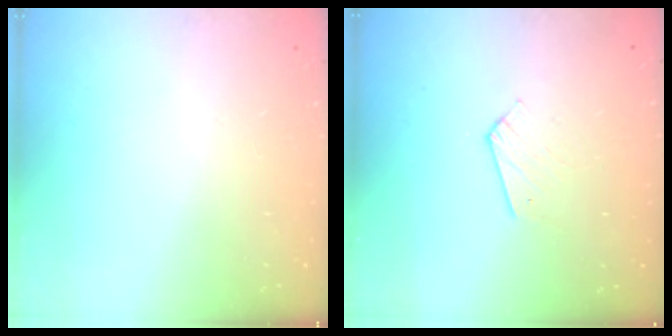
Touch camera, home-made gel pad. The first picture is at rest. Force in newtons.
{"total": 4.0, "press": 4.0, "slide": 0.3}